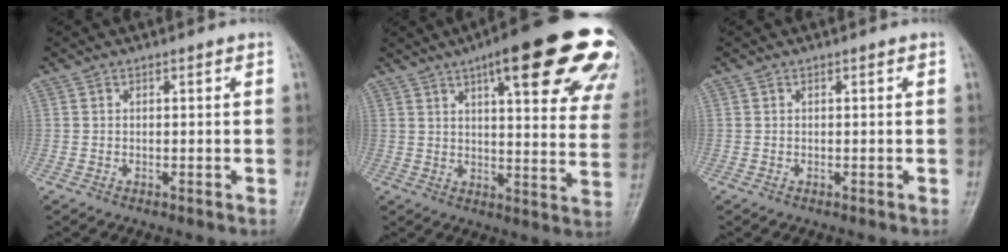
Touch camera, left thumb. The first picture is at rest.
{"total": 27.6, "force": [15.8, 6.9, 21.5], "torque": [-0.220, -0.026, 0.196]}
{"total": 0.0}